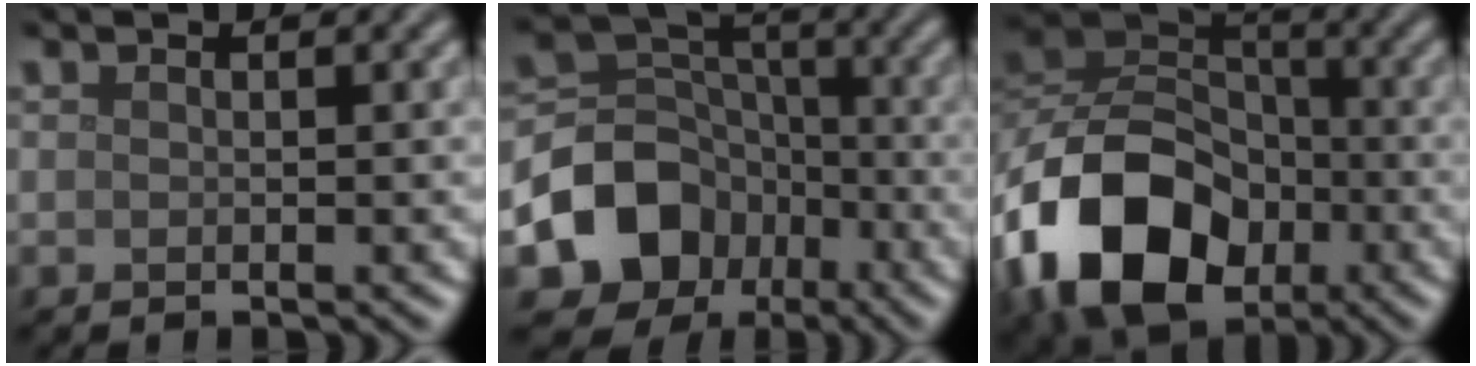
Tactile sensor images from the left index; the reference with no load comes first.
{"total": 8.4, "force": [-3.7, 6.8, 3.4], "torque": [-0.048, -0.001, -0.072]}
{"total": 14.5, "force": [-6.2, 10.4, 8.0], "torque": [-0.184, -0.012, -0.124]}